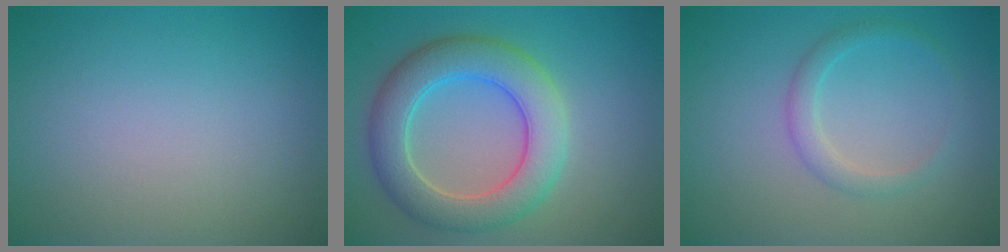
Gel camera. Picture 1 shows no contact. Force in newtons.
{"total": 6.6, "press": 6.6, "slide": 0.5}
{"total": 1.8, "press": 1.8, "slide": 0.1}